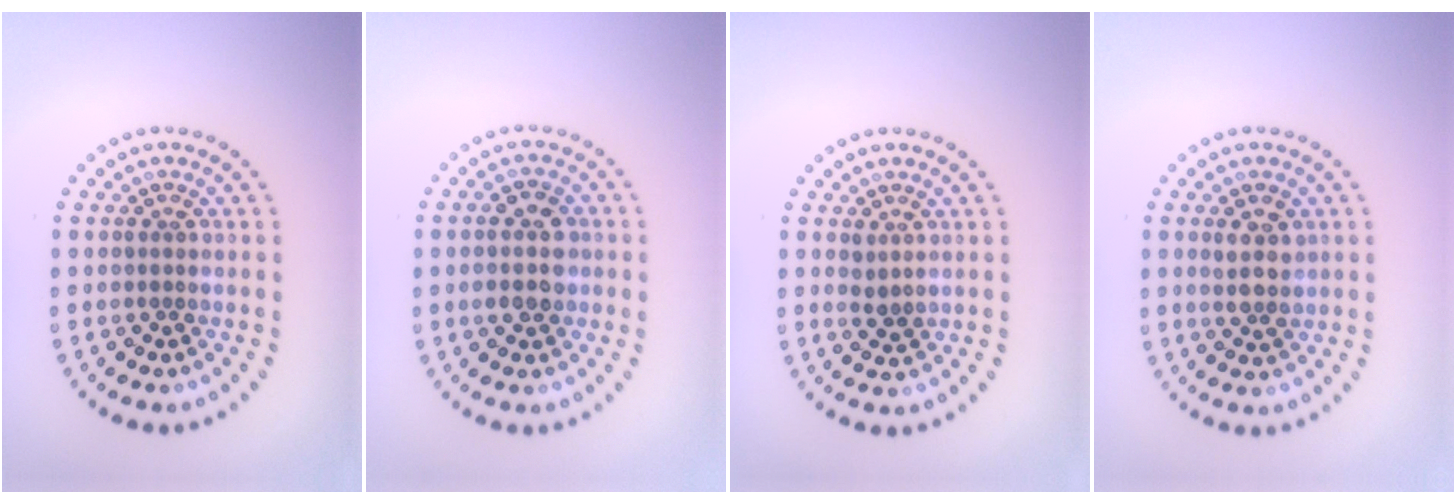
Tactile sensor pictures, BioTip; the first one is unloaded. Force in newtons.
{"total": 2.7, "press": 2.7, "slide": 0.1}
{"total": 1.1, "press": 1.0, "slide": 0.4}
{"total": 2.5, "press": 2.4, "slide": 0.7}